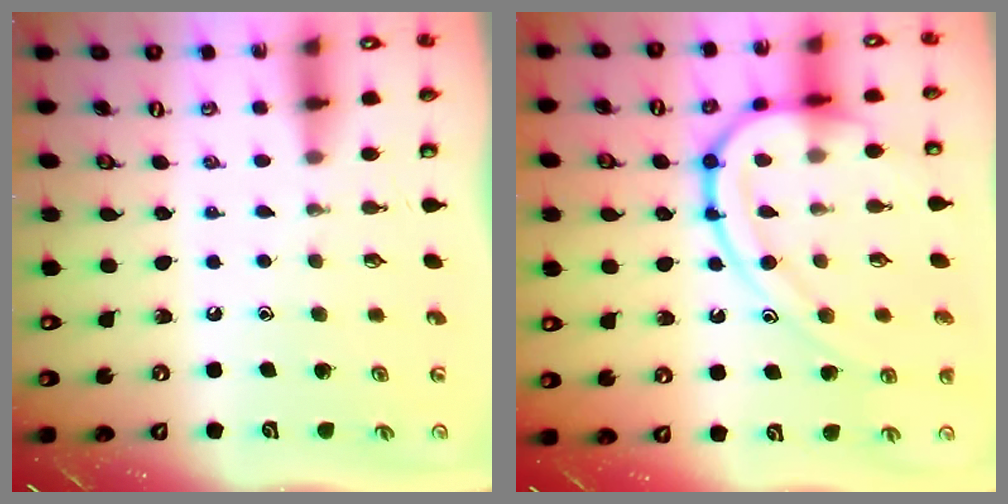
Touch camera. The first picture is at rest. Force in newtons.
{"total": 16.5, "press": 16.5, "slide": 0.8}